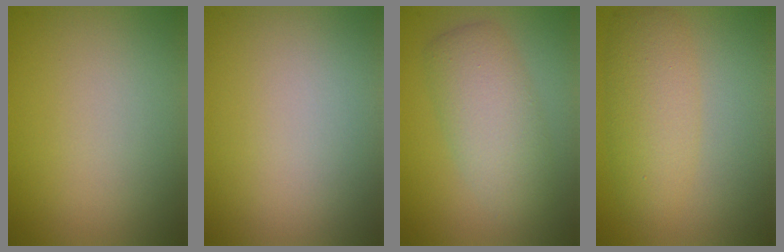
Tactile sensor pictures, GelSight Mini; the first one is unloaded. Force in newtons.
{"total": 0.0}
{"total": 4.8, "press": 4.8, "slide": 0.0}
{"total": 4.1, "press": 4.1, "slide": 0.2}